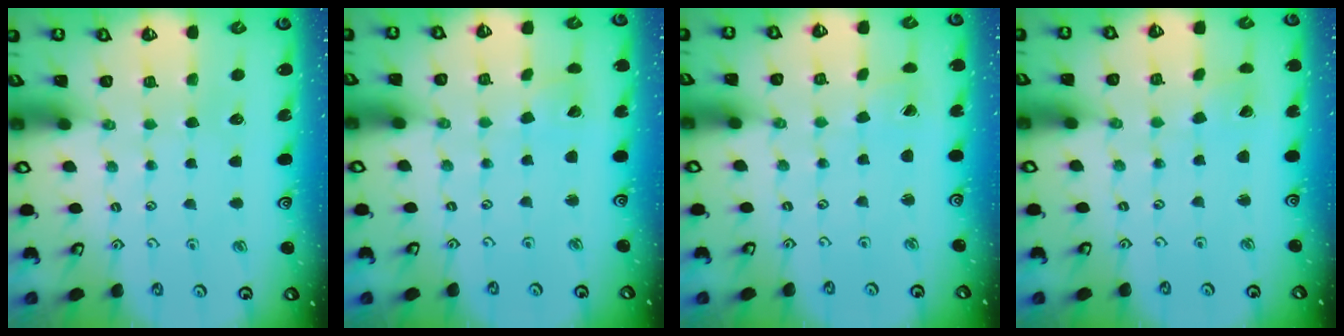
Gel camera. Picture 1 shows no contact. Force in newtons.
{"total": 3.2, "press": 3.2, "slide": 0.4}
{"total": 1.5, "press": 1.5, "slide": 0.0}
{"total": 2.1, "press": 2.1, "slide": 0.2}